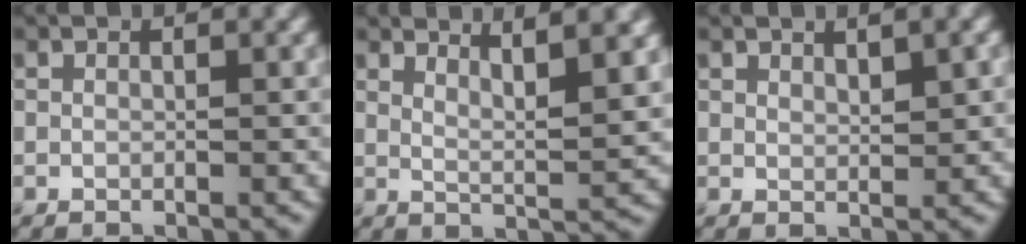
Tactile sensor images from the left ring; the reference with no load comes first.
{"total": 4.8, "force": [3.3, 0.9, 3.3], "torque": [-0.042, -0.002, 0.050]}
{"total": 1.8, "force": [1.3, 0.4, 1.1], "torque": [-0.017, -0.001, 0.023]}